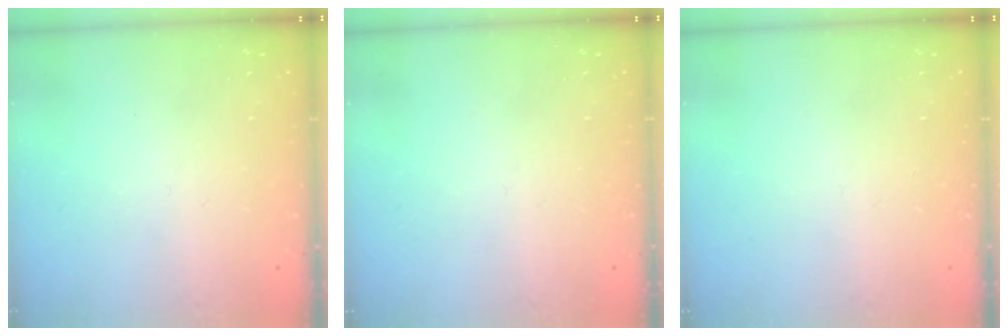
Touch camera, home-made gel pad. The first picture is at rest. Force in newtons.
{"total": 0.0}
{"total": 0.0}